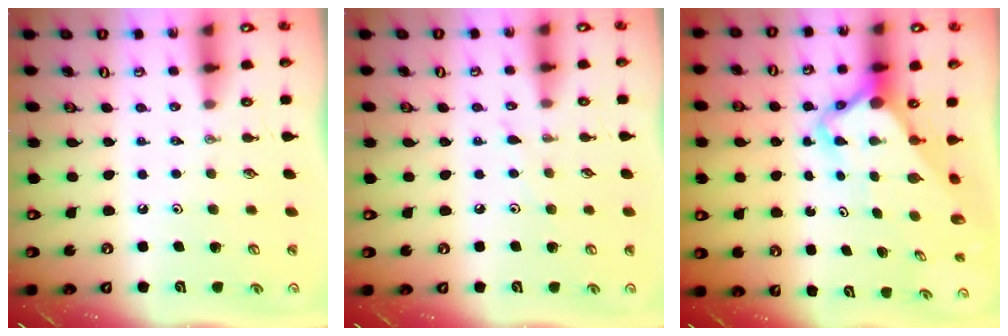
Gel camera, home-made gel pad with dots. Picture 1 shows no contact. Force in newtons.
{"total": 2.7, "press": 2.7, "slide": 0.5}
{"total": 5.1, "press": 5.0, "slide": 0.4}